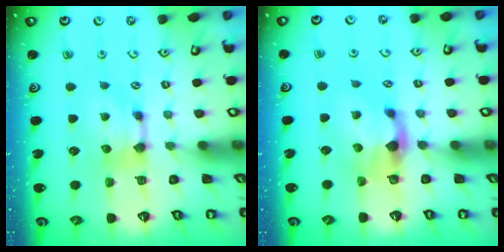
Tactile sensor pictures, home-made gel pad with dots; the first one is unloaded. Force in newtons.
{"total": 2.2, "press": 1.8, "slide": 1.3}